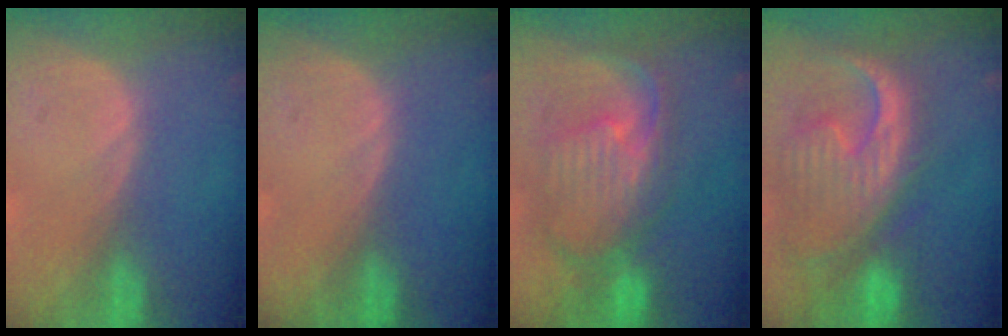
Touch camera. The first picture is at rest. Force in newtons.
{"total": 0.0}
{"total": 10.8, "press": 9.6, "slide": 5.0}
{"total": 13.2, "press": 11.4, "slide": 6.7}